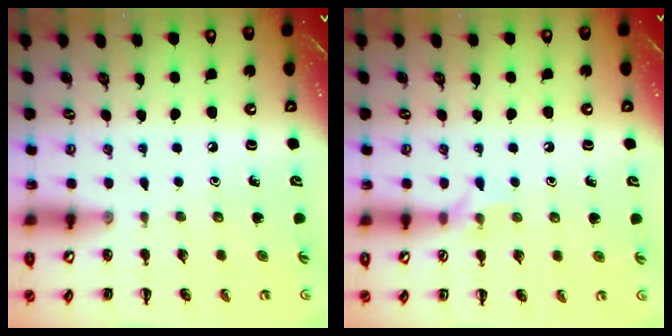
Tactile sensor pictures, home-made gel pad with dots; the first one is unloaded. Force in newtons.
{"total": 4.9, "press": 4.8, "slide": 0.8}